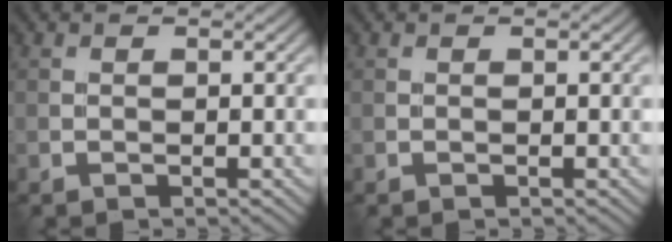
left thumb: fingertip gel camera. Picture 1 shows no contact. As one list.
[{"total": 0.0}]